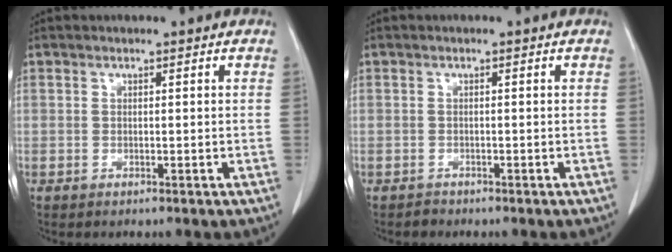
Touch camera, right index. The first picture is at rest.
{"total": 1.4, "force": [-1.0, 1.0, 0.1], "torque": [-0.007, 0.001, -0.017]}